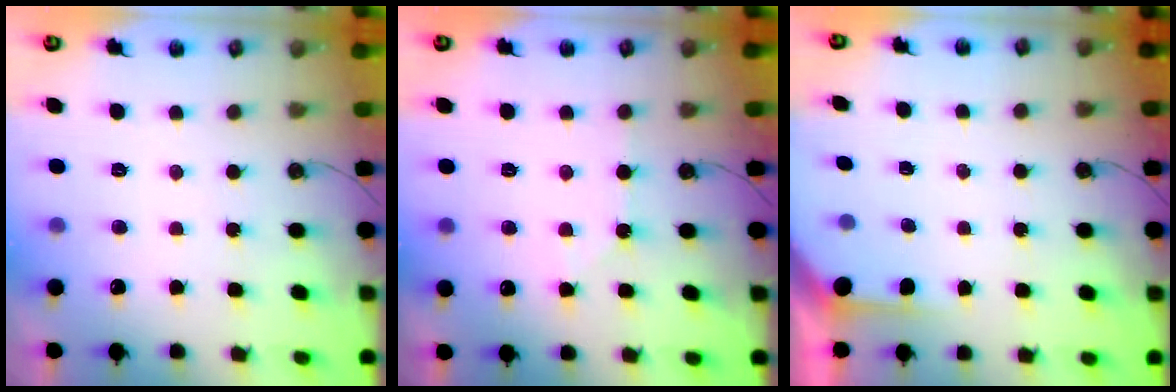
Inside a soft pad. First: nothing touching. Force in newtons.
{"total": 6.2, "press": 6.1, "slide": 0.9}
{"total": 2.3, "press": 2.3, "slide": 0.3}